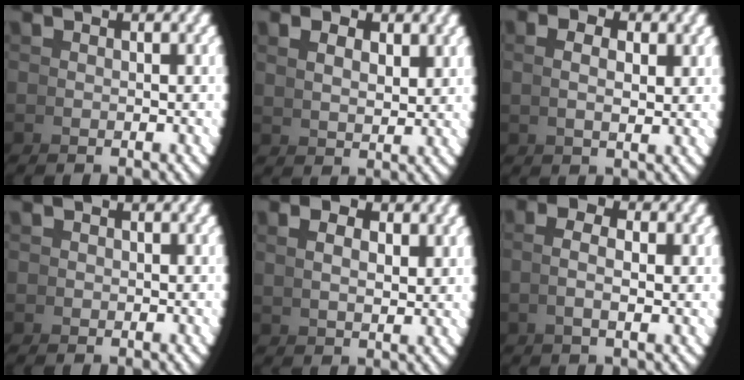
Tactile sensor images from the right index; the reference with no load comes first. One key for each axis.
{"total": 2.1, "fx": 1.9, "fy": -0.2, "fz": 0.9, "tx": -0.007, "ty": -0.004, "tz": 0.047}
{"total": 1.7, "fx": 1.1, "fy": -0.3, "fz": 1.2, "tx": -0.015, "ty": 0.002, "tz": 0.025}
{"total": 0.0}
{"total": 2.0, "fx": 1.6, "fy": -0.2, "fz": 1.1, "tx": -0.008, "ty": 0.000, "tz": 0.039}
{"total": 1.9, "fx": 0.6, "fy": -0.2, "fz": 1.8, "tx": -0.036, "ty": 0.003, "tz": 0.013}